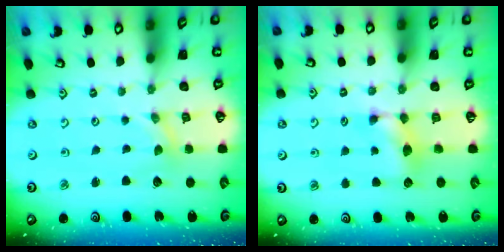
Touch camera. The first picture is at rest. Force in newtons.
{"total": 7.8, "press": 7.8, "slide": 0.5}